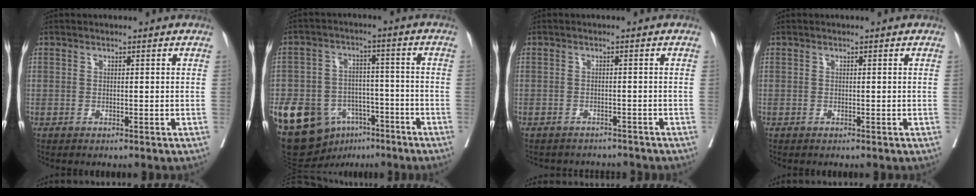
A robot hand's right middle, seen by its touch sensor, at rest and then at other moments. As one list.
[{"total": 16.4, "force": [-8.6, 11.2, 8.3], "torque": [-0.162, 0.018, -0.131]}, {"total": 5.3, "force": [-5.0, 1.8, 0.3], "torque": [-0.001, 0.004, -0.059]}, {"total": 0.0}]